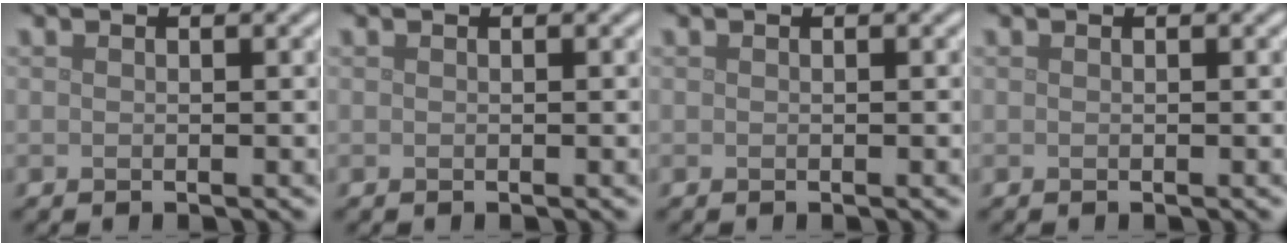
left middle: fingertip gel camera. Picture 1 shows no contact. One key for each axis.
{"total": 0.0}
{"total": 0.0}
{"total": 0.0}